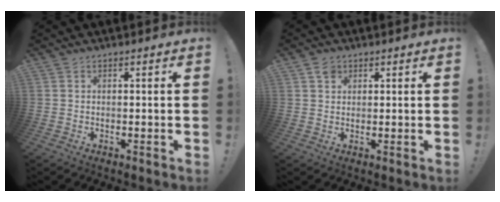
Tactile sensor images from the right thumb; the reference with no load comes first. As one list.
[{"total": 2.4, "force": [1.5, 1.8, 0.6], "torque": [-0.005, -0.005, 0.026]}]